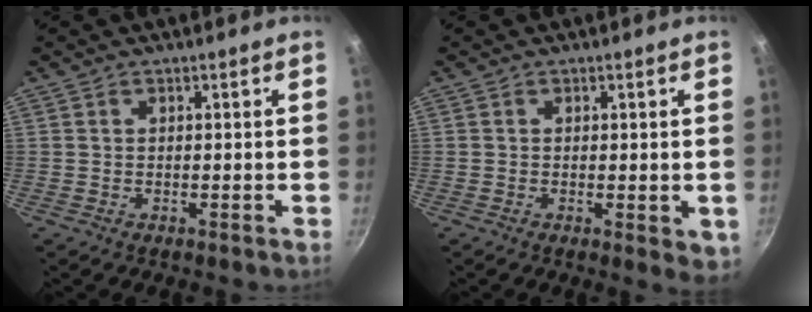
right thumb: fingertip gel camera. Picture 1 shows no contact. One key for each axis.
{"total": 3.7, "fx": -0.7, "fy": 1.4, "fz": 3.4, "tx": -0.046, "ty": -0.013, "tz": -0.008}